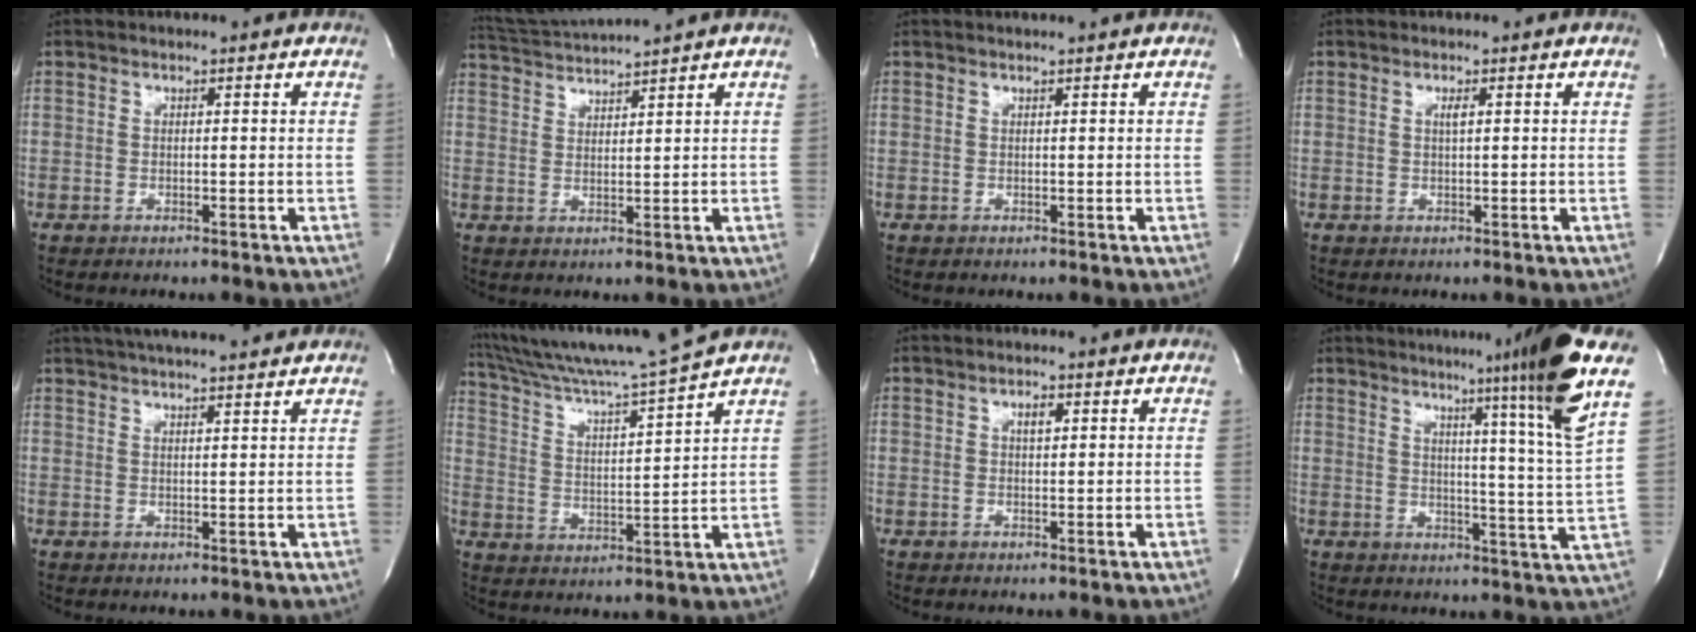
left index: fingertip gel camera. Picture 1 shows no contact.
{"total": 6.0, "force": [5.6, -1.9, 1.2], "torque": [-0.030, 0.003, 0.107]}
{"total": 1.1, "force": [1.0, -0.3, 0.4], "torque": [-0.018, 0.000, 0.016]}
{"total": 0.8, "force": [0.1, 0.0, 0.8], "torque": [-0.023, -0.004, 0.002]}
{"total": 13.0, "force": [11.4, 1.1, 6.1], "torque": [-0.107, 0.025, 0.156]}
{"total": 14.8, "force": [13.3, -2.7, 6.0], "torque": [-0.116, -0.025, 0.215]}
{"total": 1.4, "force": [0.4, 0.5, 1.2], "torque": [-0.025, -0.004, 0.005]}
{"total": 14.8, "force": [9.1, -4.2, 10.8], "torque": [-0.153, -0.053, 0.109]}